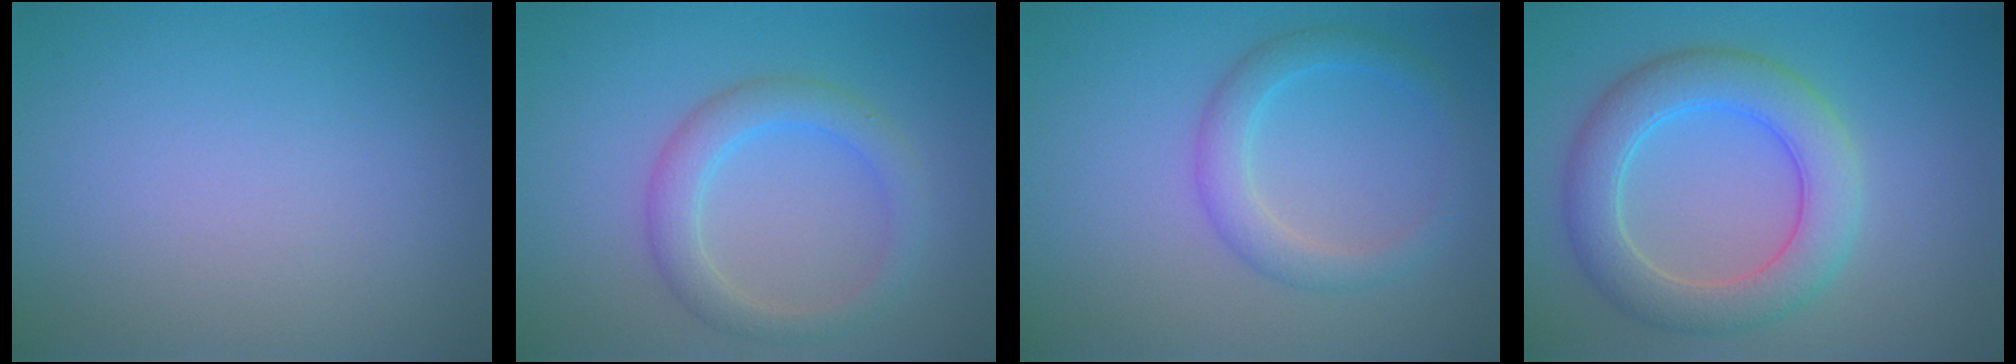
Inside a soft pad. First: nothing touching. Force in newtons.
{"total": 3.3, "press": 3.3, "slide": 0.1}
{"total": 2.9, "press": 2.8, "slide": 0.2}
{"total": 5.9, "press": 5.9, "slide": 0.3}